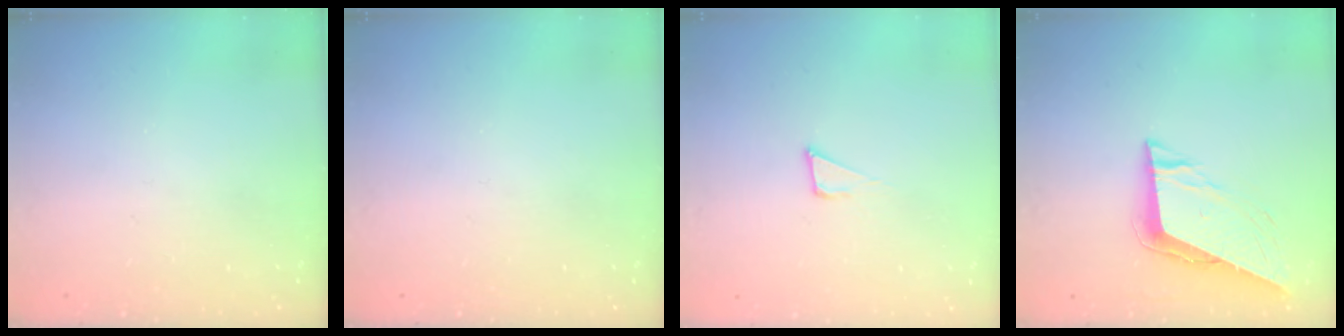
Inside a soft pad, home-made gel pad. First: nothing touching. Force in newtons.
{"total": 0.0}
{"total": 4.3, "press": 4.3, "slide": 0.1}
{"total": 8.3, "press": 8.2, "slide": 0.4}